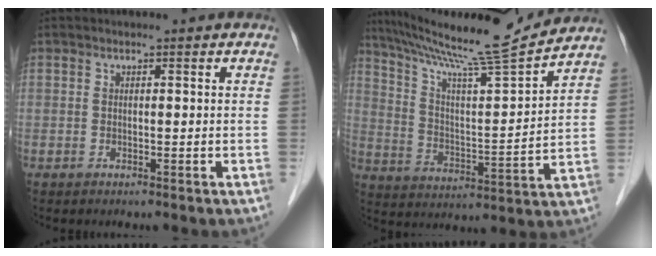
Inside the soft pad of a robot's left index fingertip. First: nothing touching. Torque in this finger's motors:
{"motor_torque": [0.13, -1.38, 0.21, 0.06]}